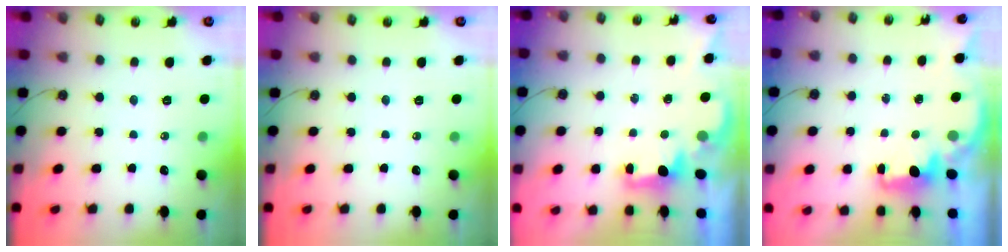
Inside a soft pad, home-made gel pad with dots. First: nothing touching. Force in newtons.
{"total": 0.0}
{"total": 2.2, "press": 2.1, "slide": 0.7}
{"total": 2.8, "press": 2.7, "slide": 0.9}